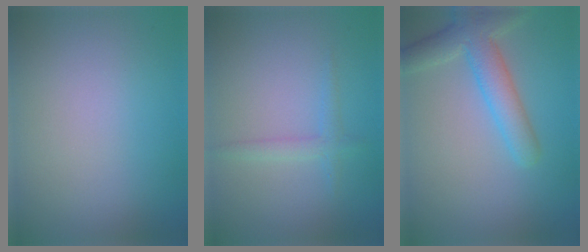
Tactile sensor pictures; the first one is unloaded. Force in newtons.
{"total": 1.4, "press": 1.4, "slide": 0.0}
{"total": 4.3, "press": 4.3, "slide": 0.3}